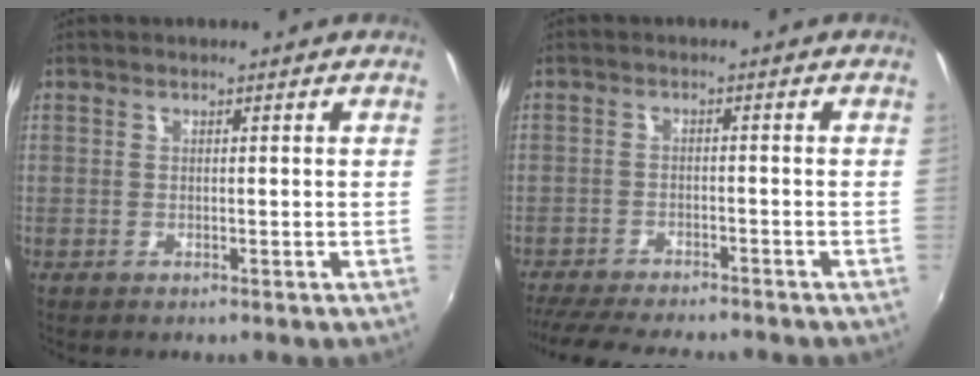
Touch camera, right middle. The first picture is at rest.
{"total": 12.0, "force": [-10.8, 1.9, 5.0], "torque": [-0.118, -0.022, -0.172]}